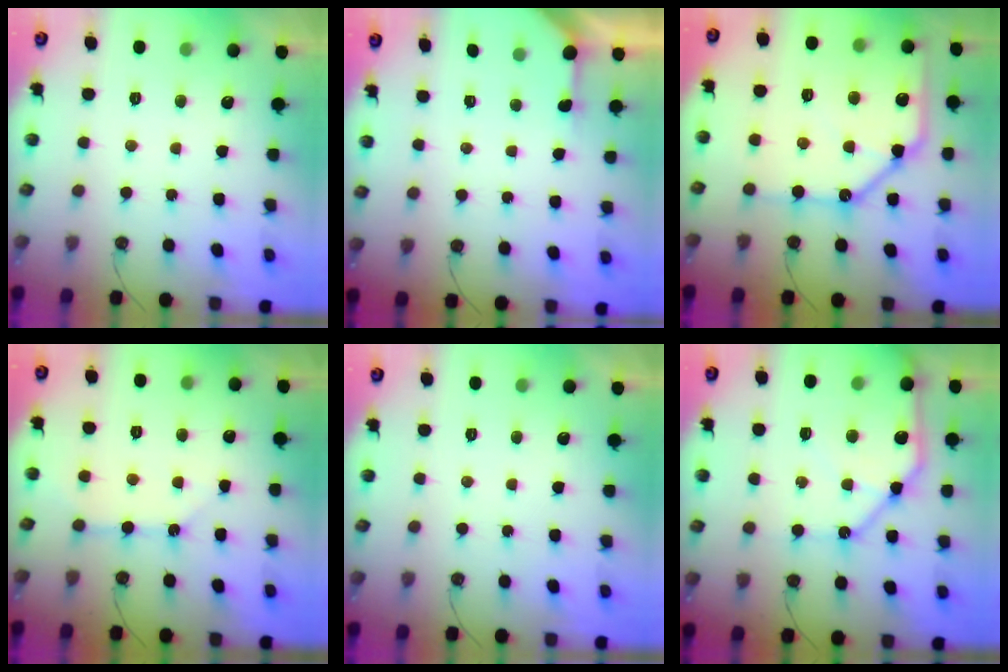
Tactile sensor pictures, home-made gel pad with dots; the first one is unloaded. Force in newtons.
{"total": 2.7, "press": 2.7, "slide": 0.3}
{"total": 20.3, "press": 20.2, "slide": 2.2}
{"total": 7.8, "press": 7.8, "slide": 0.6}
{"total": 0.0}
{"total": 17.9, "press": 17.7, "slide": 2.4}